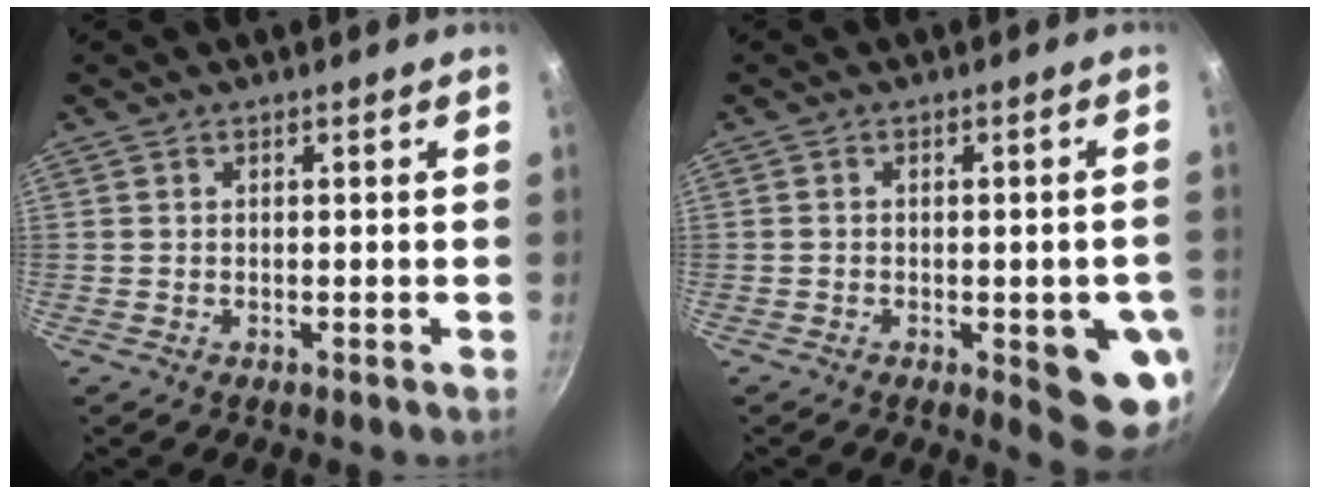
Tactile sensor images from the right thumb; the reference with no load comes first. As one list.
[{"total": 10.5, "force": [-2.7, 3.7, 9.4], "torque": [-0.078, 0.006, -0.029]}]